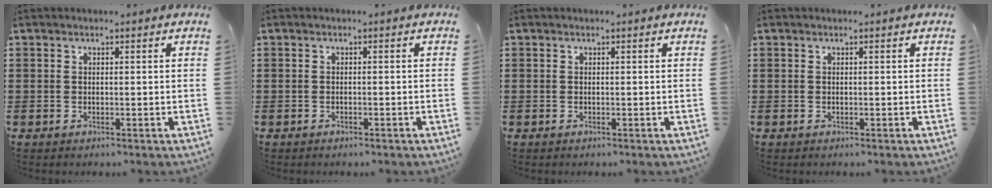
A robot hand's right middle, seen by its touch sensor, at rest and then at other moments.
{"total": 0.6, "force": [-0.5, 0.2, 0.2], "torque": [-0.006, -0.002, -0.011]}
{"total": 0.0}
{"total": 0.0}